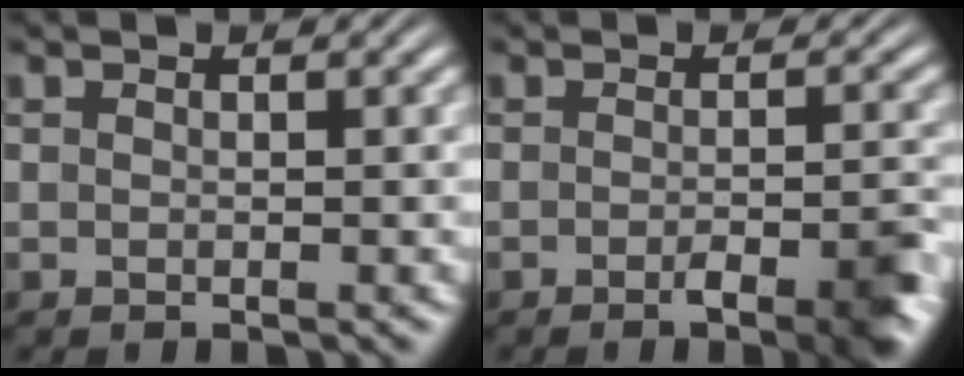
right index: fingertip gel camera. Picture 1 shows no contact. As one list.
[{"total": 3.4, "force": [-2.0, 0.6, 2.7], "torque": [-0.033, 0.001, -0.039]}]